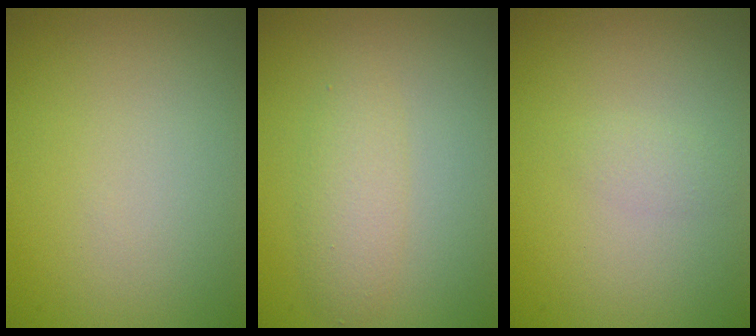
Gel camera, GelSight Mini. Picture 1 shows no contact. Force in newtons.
{"total": 2.3, "press": 2.3, "slide": 0.2}
{"total": 0.8, "press": 0.8, "slide": 0.0}